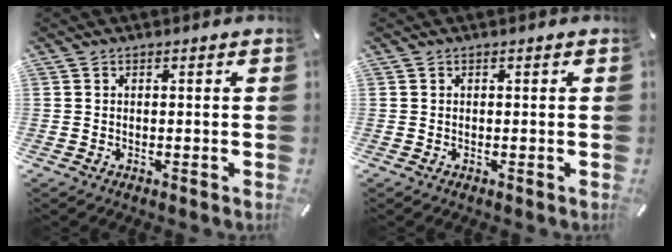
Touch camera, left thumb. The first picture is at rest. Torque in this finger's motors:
{"motor_torque": [-0.17, -0.17, -0.01, 0.08, 0.00]}